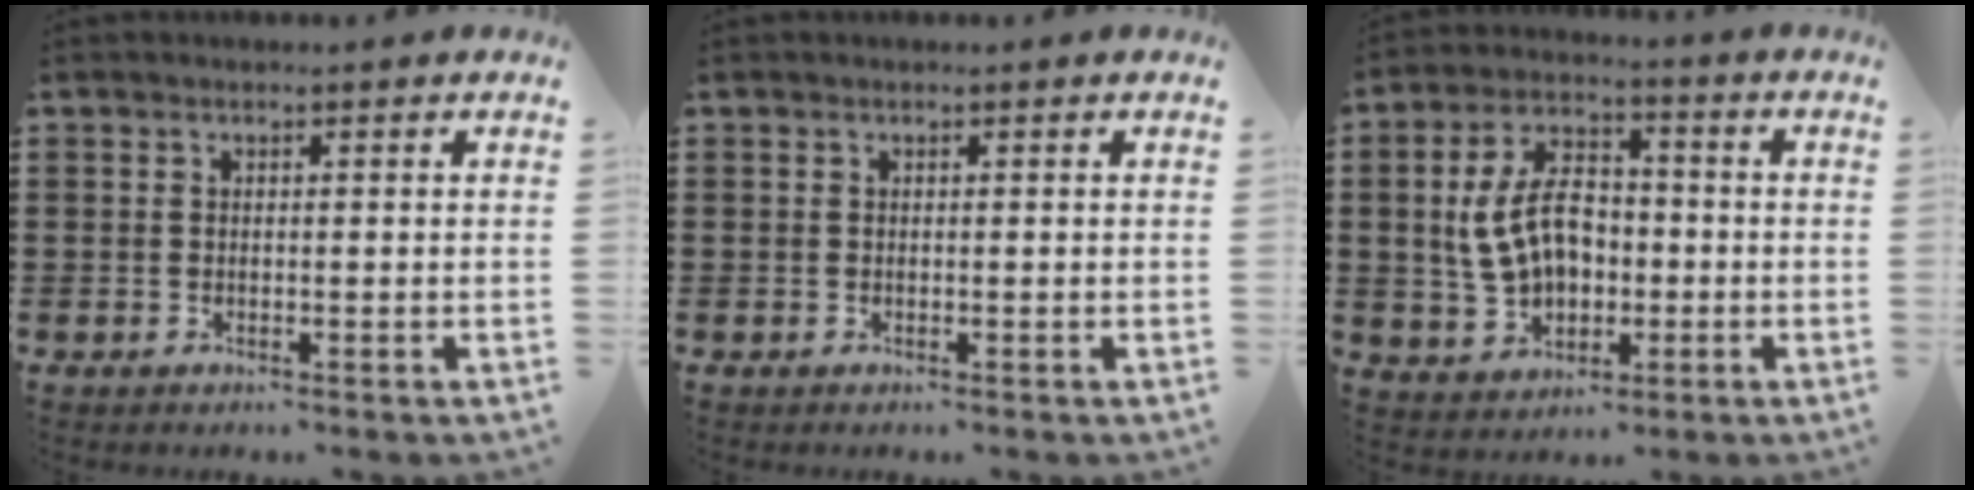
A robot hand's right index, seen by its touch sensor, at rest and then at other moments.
{"total": 0.0}
{"total": 9.6, "force": [-0.3, 6.2, 7.4], "torque": [-0.161, 0.010, -0.010]}